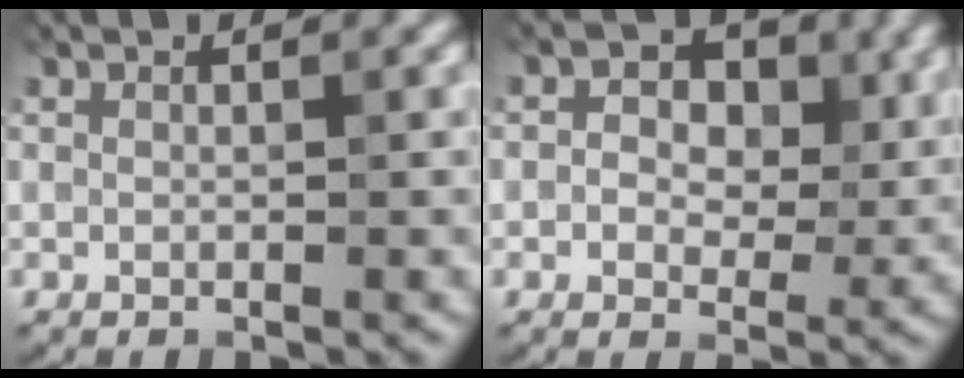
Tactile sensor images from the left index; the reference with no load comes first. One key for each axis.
{"total": 6.0, "fx": 1.6, "fy": 4.0, "fz": 4.2, "tx": -0.049, "ty": -0.003, "tz": 0.012}